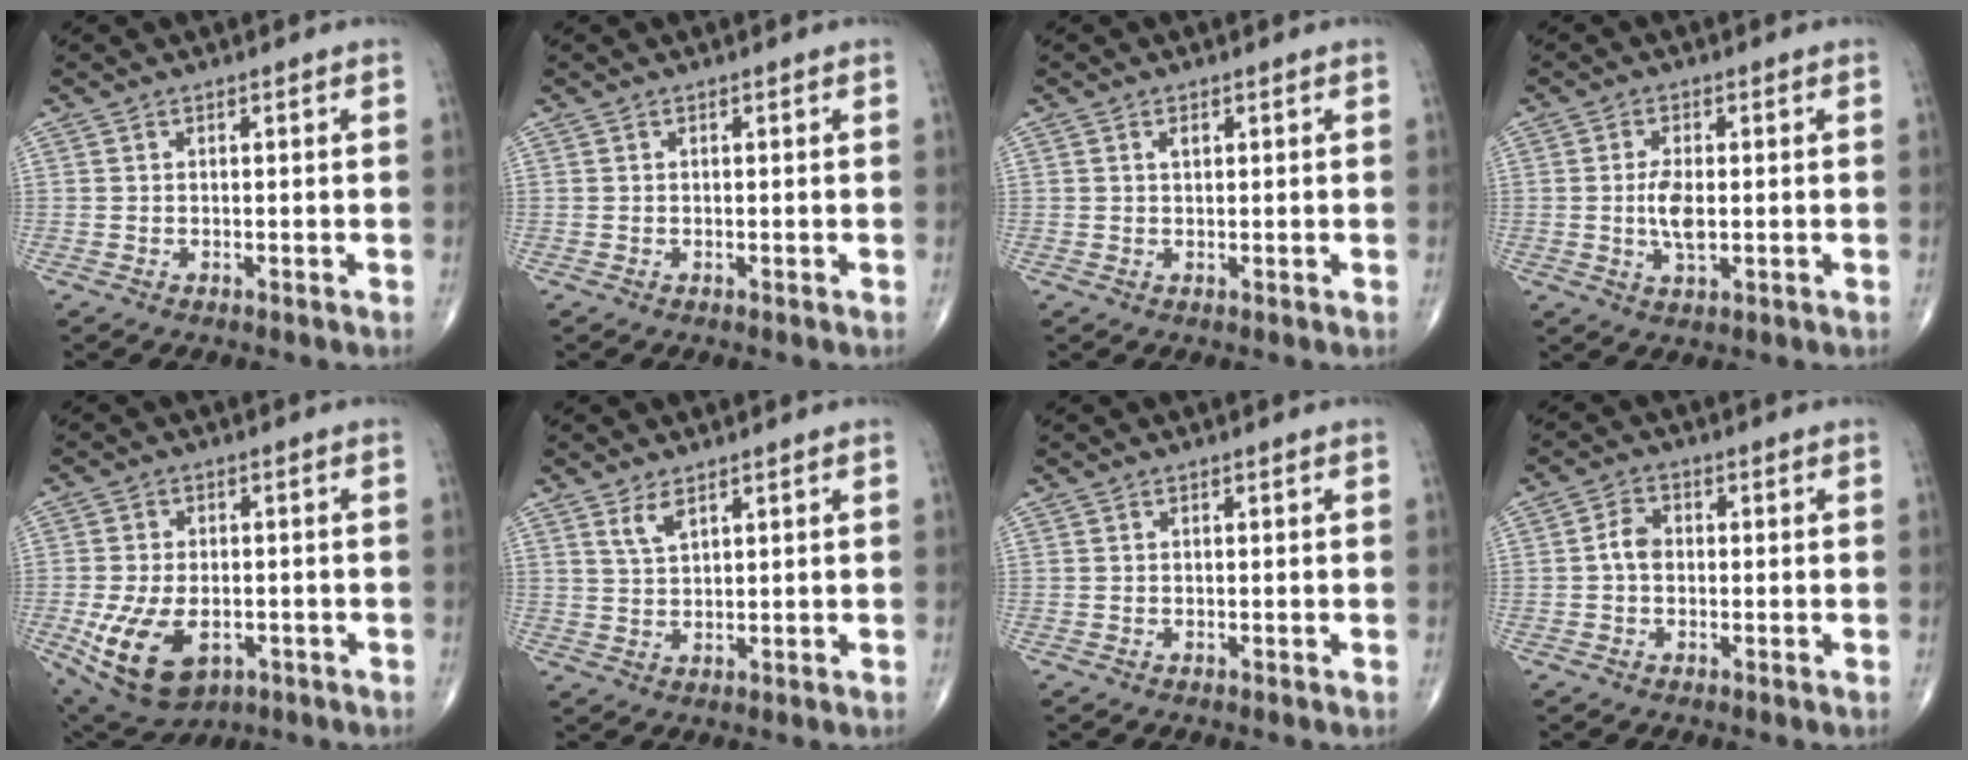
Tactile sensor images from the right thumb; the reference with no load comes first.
{"total": 0.0}
{"total": 1.2, "force": [0.5, 0.7, 0.8], "torque": [-0.013, 0.001, 0.008]}
{"total": 5.1, "force": [-0.2, 2.3, 4.6], "torque": [-0.091, -0.006, -0.005]}
{"total": 13.1, "force": [-3.9, 7.9, 9.7], "torque": [-0.183, 0.002, -0.048]}
{"total": 3.2, "force": [2.1, 1.2, 2.1], "torque": [-0.039, -0.011, 0.046]}
{"total": 0.0}
{"total": 3.3, "force": [-0.2, 2.4, 2.3], "torque": [-0.036, 0.012, -0.011]}